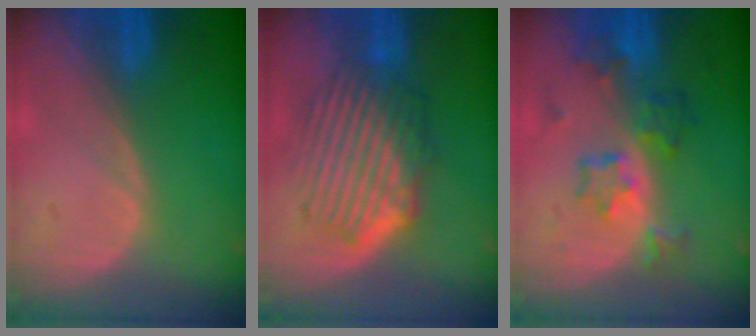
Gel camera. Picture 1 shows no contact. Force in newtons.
{"total": 9.6, "press": 8.5, "slide": 4.5}
{"total": 7.3, "press": 6.5, "slide": 3.5}